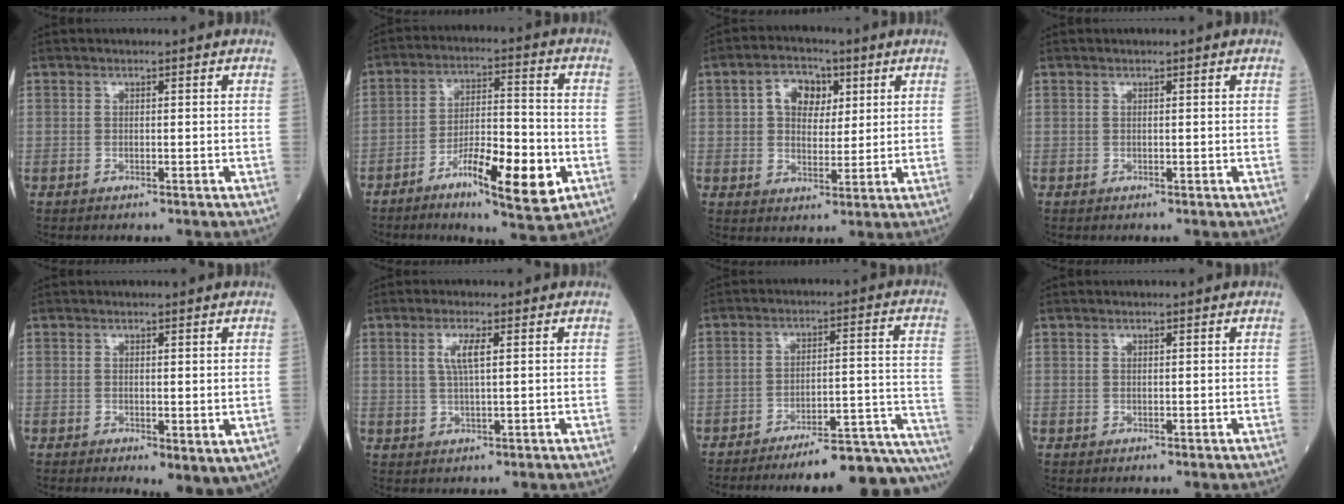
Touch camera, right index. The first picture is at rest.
{"total": 12.4, "force": [-5.4, 2.5, 10.9], "torque": [-0.182, -0.003, -0.086]}
{"total": 6.7, "force": [2.2, 4.5, 4.4], "torque": [-0.073, 0.020, 0.038]}
{"total": 0.0}
{"total": 5.0, "force": [-1.1, 1.8, 4.5], "torque": [-0.052, -0.015, -0.010]}
{"total": 3.5, "force": [1.1, 0.4, 3.3], "torque": [-0.069, 0.001, 0.021]}
{"total": 20.8, "force": [-19.6, -0.6, 7.0], "torque": [-0.024, 0.017, -0.259]}
{"total": 0.0}